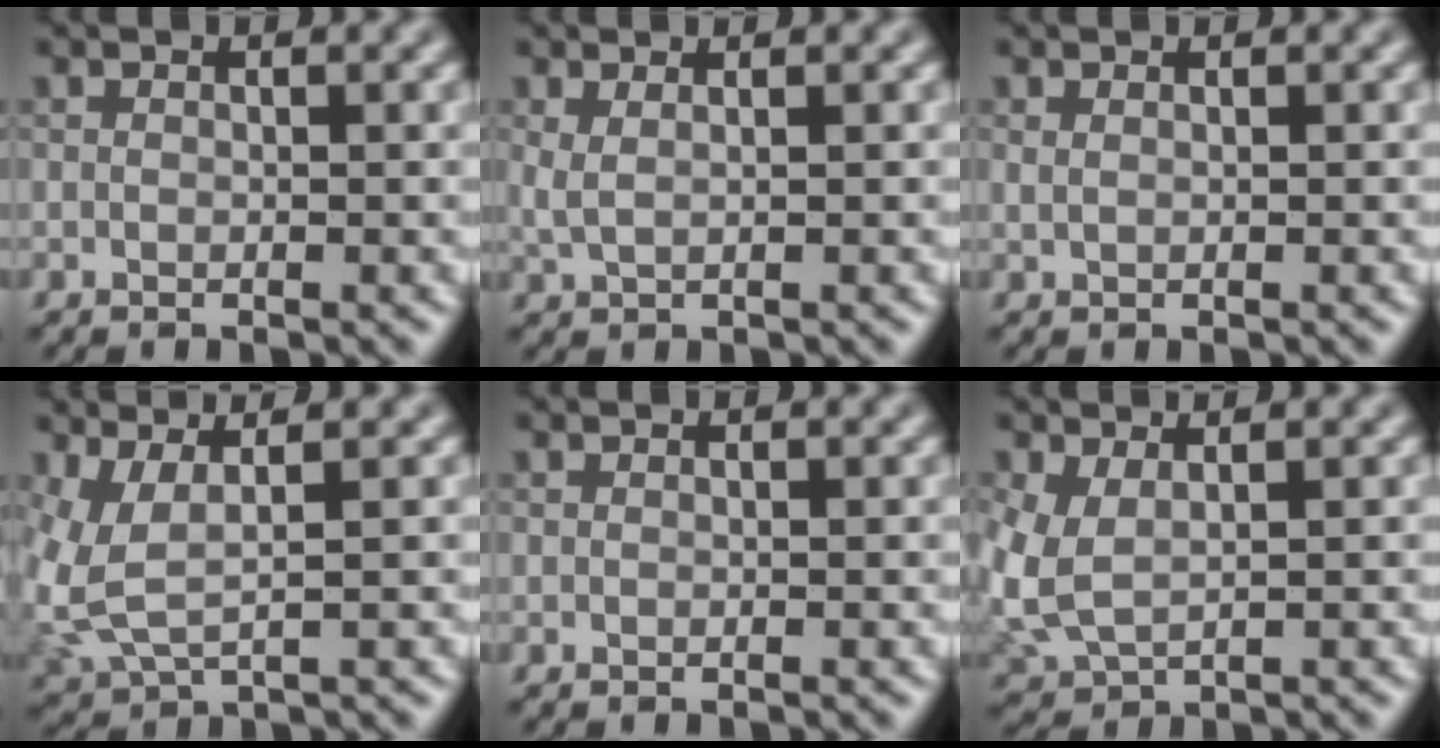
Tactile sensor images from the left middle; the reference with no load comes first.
{"total": 1.4, "force": [0.7, 0.6, 1.1], "torque": [-0.020, -0.004, 0.009]}
{"total": 0.7, "force": [0.5, 0.3, 0.4], "torque": [-0.009, 0.000, 0.004]}
{"total": 4.3, "force": [0.8, 1.8, 3.8], "torque": [-0.113, -0.007, 0.022]}
{"total": 0.0}
{"total": 4.1, "force": [0.8, 2.5, 3.1], "torque": [-0.092, -0.006, 0.017]}